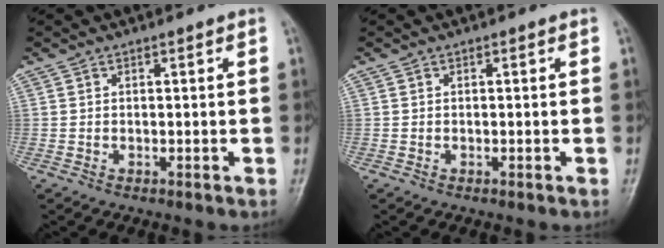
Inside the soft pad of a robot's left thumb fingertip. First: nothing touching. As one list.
[{"total": 0.0}]